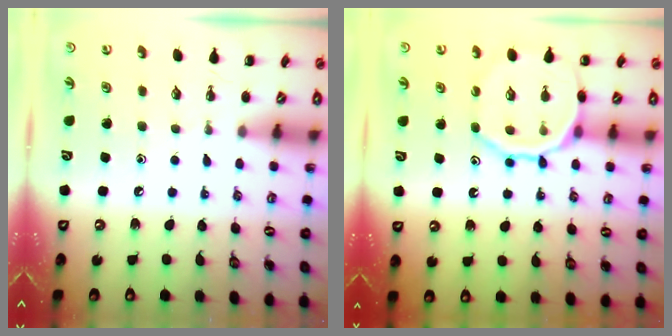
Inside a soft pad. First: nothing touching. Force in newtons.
{"total": 14.0, "press": 13.8, "slide": 1.8}